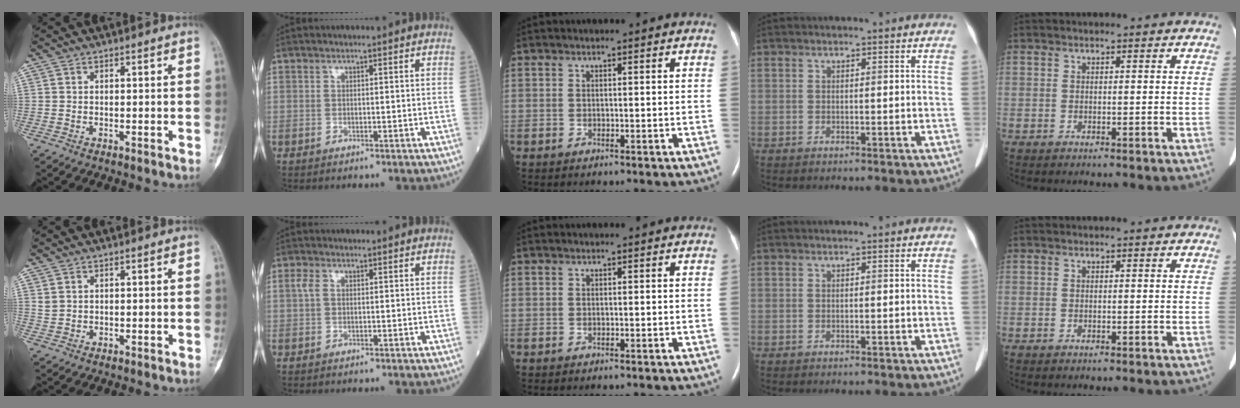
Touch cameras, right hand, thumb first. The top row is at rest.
{"thumb": {"total": 1.0, "force": [0.6, 0.8, 0.4], "torque": [-0.002, -0.002, 0.015]}, "index": {"total": 1.3, "force": [0.4, 0.8, 1.0], "torque": [-0.031, 0.013, 0.010]}}